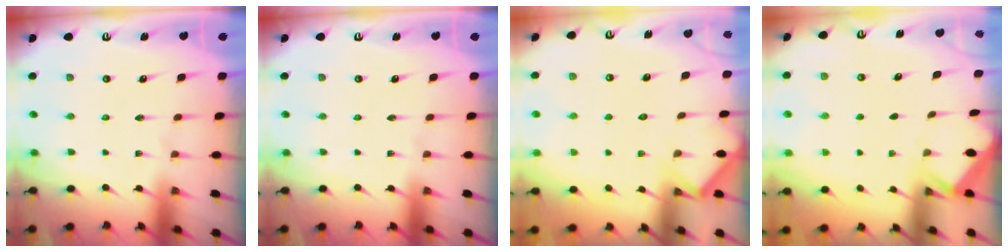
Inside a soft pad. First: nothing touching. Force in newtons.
{"total": 0.0}
{"total": 6.0, "press": 6.0, "slide": 0.5}
{"total": 2.4, "press": 2.3, "slide": 0.4}